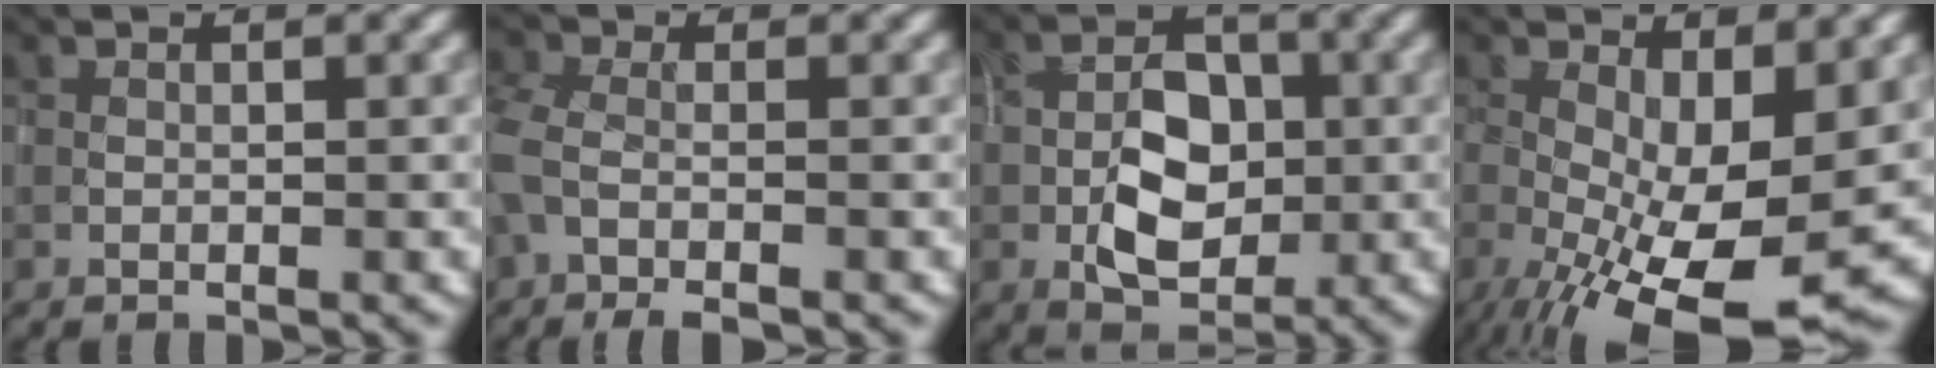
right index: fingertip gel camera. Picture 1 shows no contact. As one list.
[{"total": 4.6, "force": [-1.8, 2.4, 3.5], "torque": [-0.089, -0.006, -0.039]}, {"total": 6.4, "force": [-0.9, 4.1, 4.8], "torque": [-0.081, -0.003, -0.018]}, {"total": 11.9, "force": [-3.0, 4.3, 10.6], "torque": [-0.177, -0.021, -0.038]}]